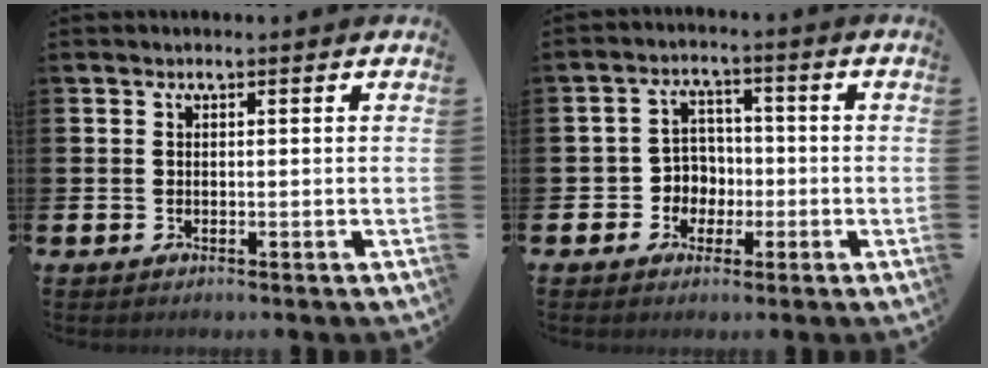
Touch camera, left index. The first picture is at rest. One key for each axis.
{"total": 4.2, "fx": -0.9, "fy": 4.0, "fz": 0.6, "tx": -0.034, "ty": 0.005, "tz": -0.024}